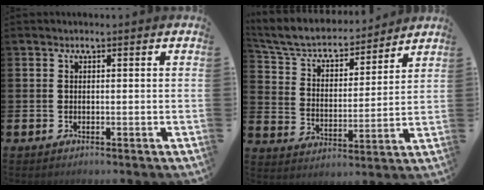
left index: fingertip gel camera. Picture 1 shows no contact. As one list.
[{"total": 6.5, "force": [5.8, 2.3, 1.7], "torque": [-0.070, -0.043, 0.099]}]